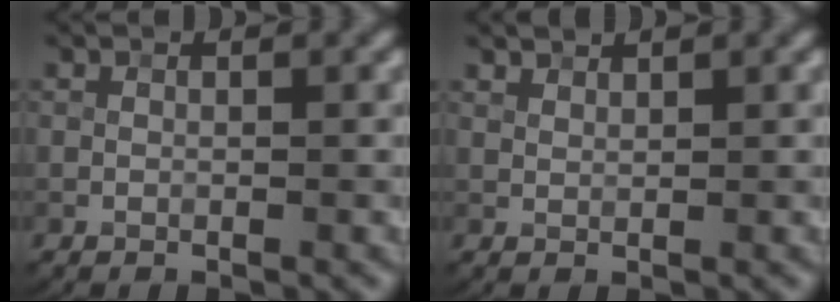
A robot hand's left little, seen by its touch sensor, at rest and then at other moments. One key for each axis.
{"total": 1.8, "fx": 1.7, "fy": 0.5, "fz": 0.5, "tx": -0.017, "ty": -0.005, "tz": 0.038}